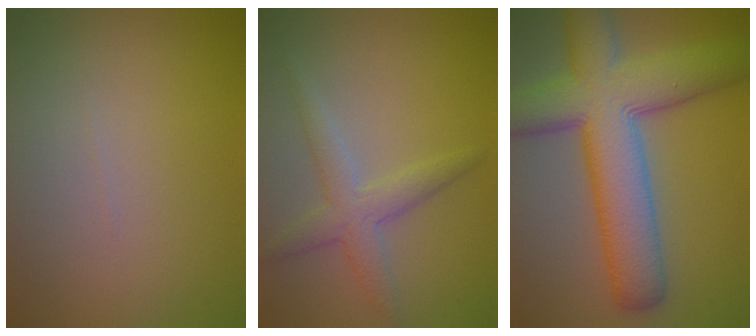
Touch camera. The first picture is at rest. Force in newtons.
{"total": 3.1, "press": 3.1, "slide": 0.2}
{"total": 11.8, "press": 11.8, "slide": 0.4}